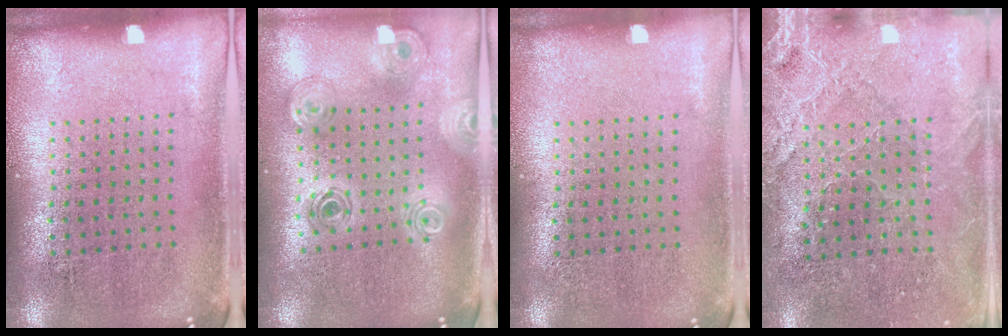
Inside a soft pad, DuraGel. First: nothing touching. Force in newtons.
{"total": 1.3, "press": 1.2, "slide": 0.5}
{"total": 0.0}
{"total": 2.8, "press": 2.8, "slide": 0.2}